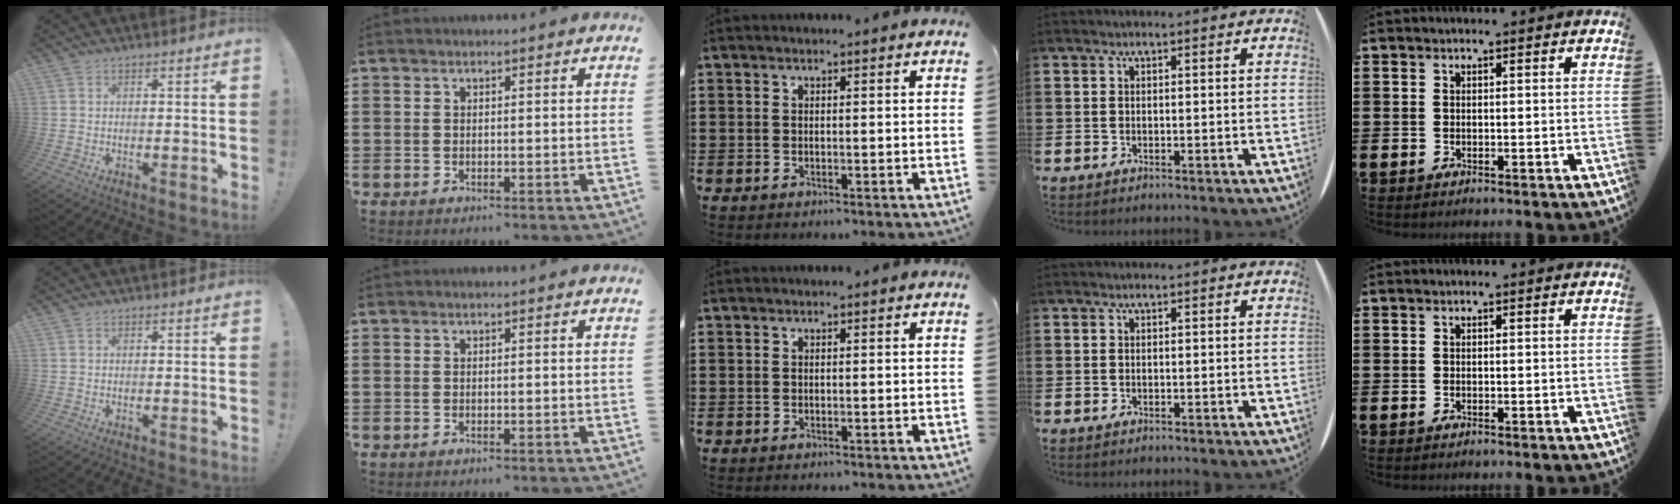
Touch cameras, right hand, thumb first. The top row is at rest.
{}